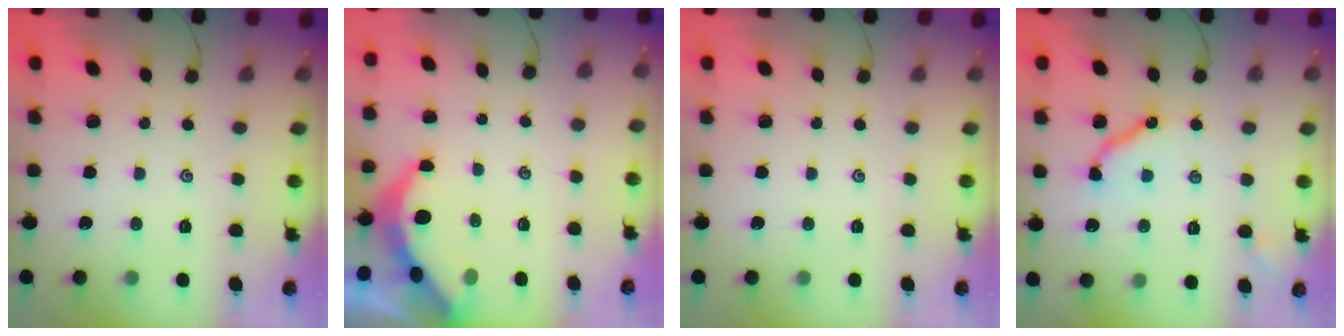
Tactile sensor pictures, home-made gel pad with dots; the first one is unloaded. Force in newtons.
{"total": 5.4, "press": 5.4, "slide": 0.4}
{"total": 0.0}
{"total": 9.6, "press": 9.6, "slide": 0.8}